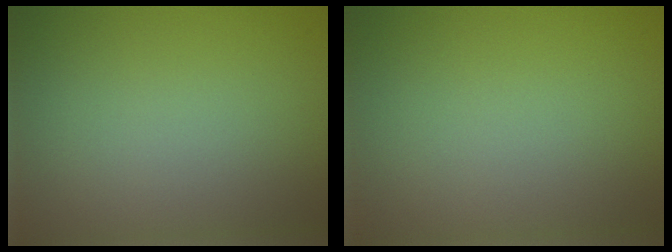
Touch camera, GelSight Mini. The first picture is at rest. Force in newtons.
{"total": 0.0}